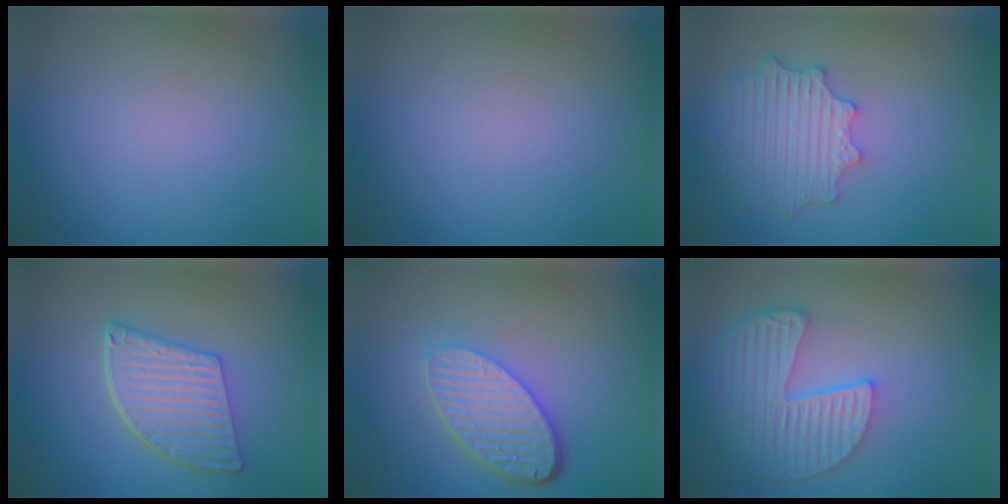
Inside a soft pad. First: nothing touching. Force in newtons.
{"total": 0.0}
{"total": 4.5, "press": 3.8, "slide": 2.4}
{"total": 5.5, "press": 4.1, "slide": 3.7}
{"total": 5.3, "press": 3.8, "slide": 3.6}
{"total": 5.6, "press": 4.3, "slide": 3.5}